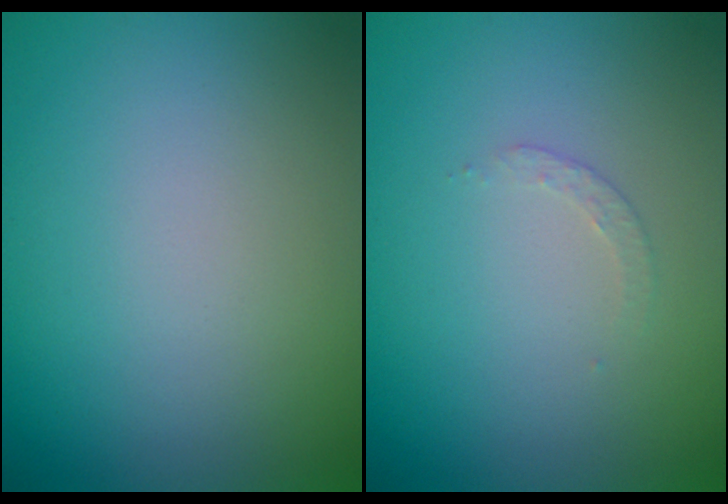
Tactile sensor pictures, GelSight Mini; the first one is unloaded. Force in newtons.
{"total": 1.1, "press": 1.1, "slide": 0.3}